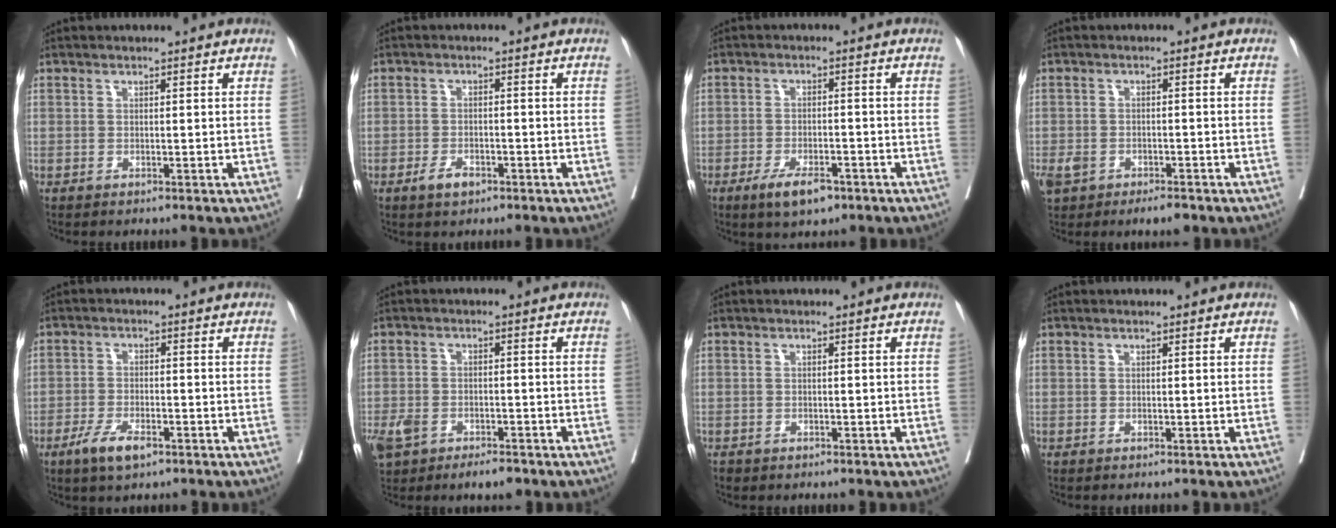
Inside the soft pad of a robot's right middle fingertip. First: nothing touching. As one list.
[{"total": 2.7, "force": [-1.7, 1.4, 1.6], "torque": [-0.028, 0.003, -0.025]}, {"total": 5.4, "force": [-3.4, 2.0, 3.7], "torque": [-0.069, -0.004, -0.051]}, {"total": 4.8, "force": [-2.9, 2.3, 3.0], "torque": [-0.052, 0.001, -0.041]}, {"total": 5.0, "force": [-3.0, 1.9, 3.5], "torque": [-0.069, -0.003, -0.051]}, {"total": 7.3, "force": [-4.5, 3.6, 4.5], "torque": [-0.082, 0.003, -0.073]}, {"total": 0.9, "force": [-0.7, 0.5, 0.2], "torque": [-0.008, 0.000, -0.011]}, {"total": 0.0}]